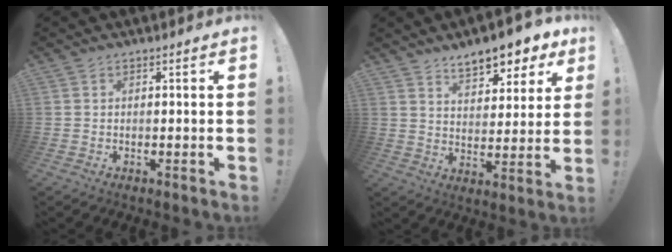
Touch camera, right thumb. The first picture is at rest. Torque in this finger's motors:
{"motor_torque": [0.04, 0.22, 0.54, 0.44, 0.06]}